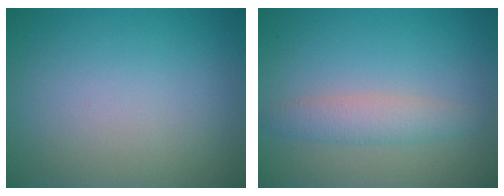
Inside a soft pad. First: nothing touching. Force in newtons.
{"total": 2.4, "press": 2.4, "slide": 0.1}